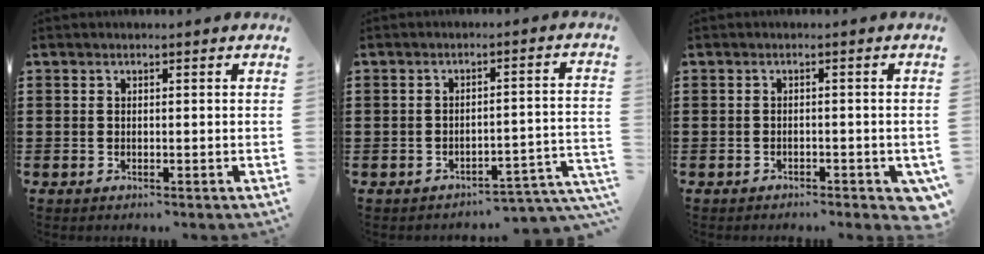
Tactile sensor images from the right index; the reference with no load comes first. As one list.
[{"total": 3.4, "force": [-3.2, 0.5, 0.8], "torque": [-0.016, 0.002, -0.070]}, {"total": 1.1, "force": [-1.0, 0.4, 0.2], "torque": [-0.009, -0.003, -0.020]}]